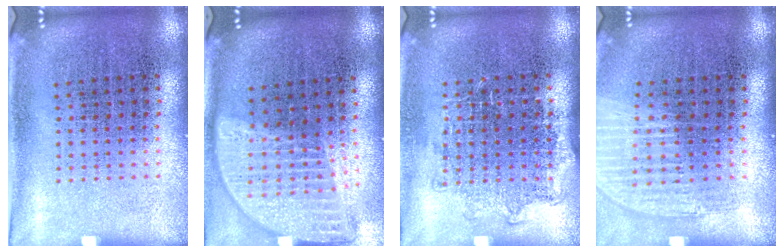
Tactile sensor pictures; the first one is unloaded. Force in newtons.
{"total": 2.0, "press": 1.6, "slide": 1.2}
{"total": 1.1, "press": 0.9, "slide": 0.5}
{"total": 1.2, "press": 1.2, "slide": 0.3}